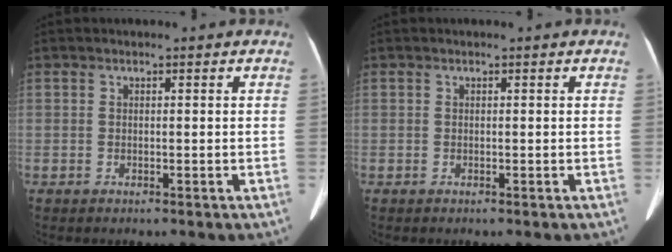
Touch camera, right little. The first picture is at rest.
{"total": 0.0}